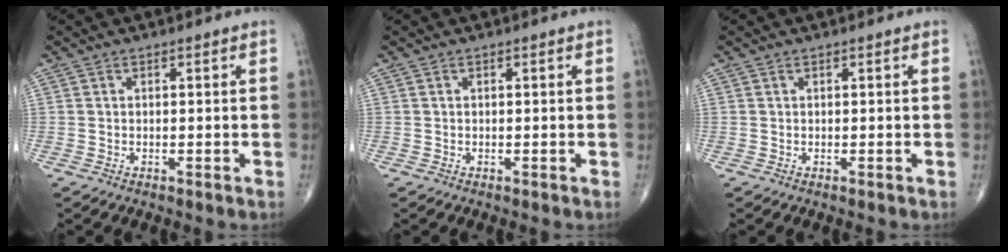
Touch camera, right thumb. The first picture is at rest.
{"total": 0.0}
{"total": 0.0}